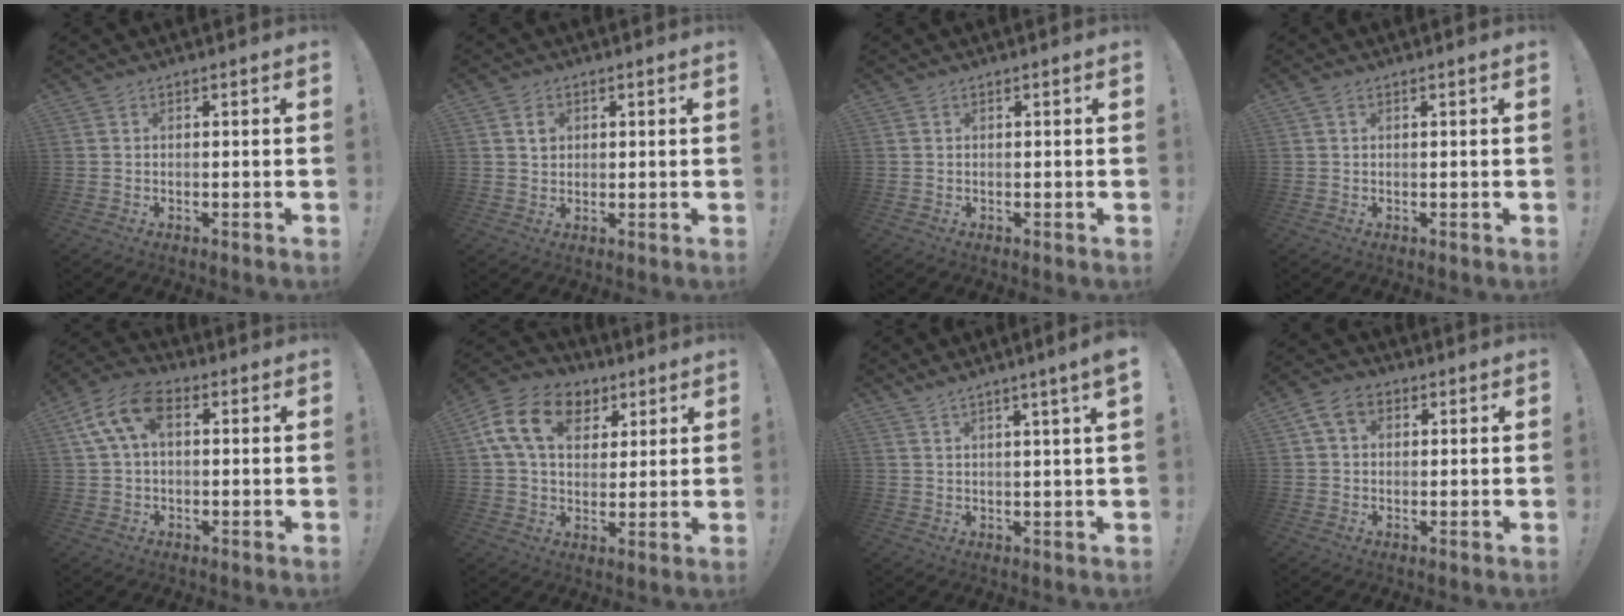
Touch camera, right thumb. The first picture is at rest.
{"total": 3.2, "force": [1.3, 2.7, 1.3], "torque": [-0.008, -0.005, 0.019]}
{"total": 0.0}
{"total": 0.8, "force": [0.3, 0.3, 0.7], "torque": [-0.020, 0.004, 0.007]}
{"total": 11.6, "force": [3.2, 7.1, 8.6], "torque": [-0.178, 0.005, 0.062]}
{"total": 16.3, "force": [6.4, 11.5, 9.6], "torque": [-0.156, -0.012, 0.124]}
{"total": 4.3, "force": [2.7, -0.9, 3.2], "torque": [-0.045, -0.017, 0.041]}
{"total": 6.8, "force": [2.5, 4.8, 4.1], "torque": [-0.071, 0.008, 0.051]}